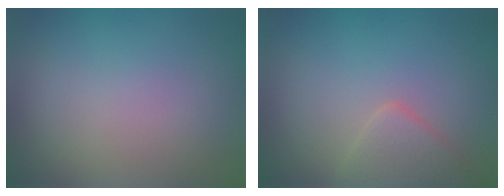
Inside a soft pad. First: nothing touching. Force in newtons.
{"total": 2.8, "press": 2.8, "slide": 0.2}